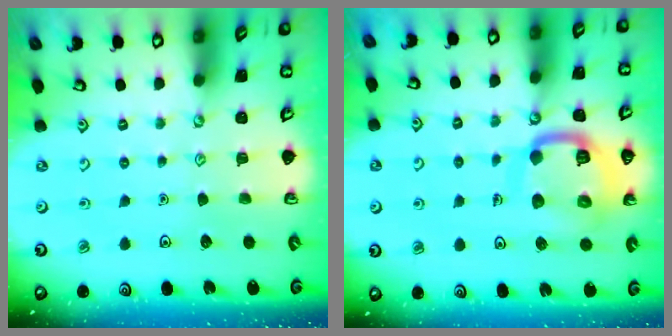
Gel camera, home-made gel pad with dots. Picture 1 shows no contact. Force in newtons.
{"total": 15.0, "press": 14.9, "slide": 1.5}